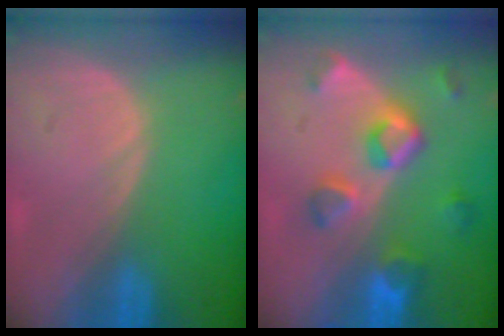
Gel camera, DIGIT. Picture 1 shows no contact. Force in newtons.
{"total": 7.7, "press": 7.0, "slide": 3.1}